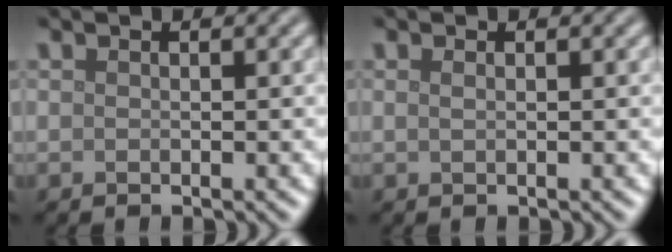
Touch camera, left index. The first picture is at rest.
{"total": 0.5, "force": [0.2, 0.2, 0.4], "torque": [-0.010, 0.000, 0.003]}